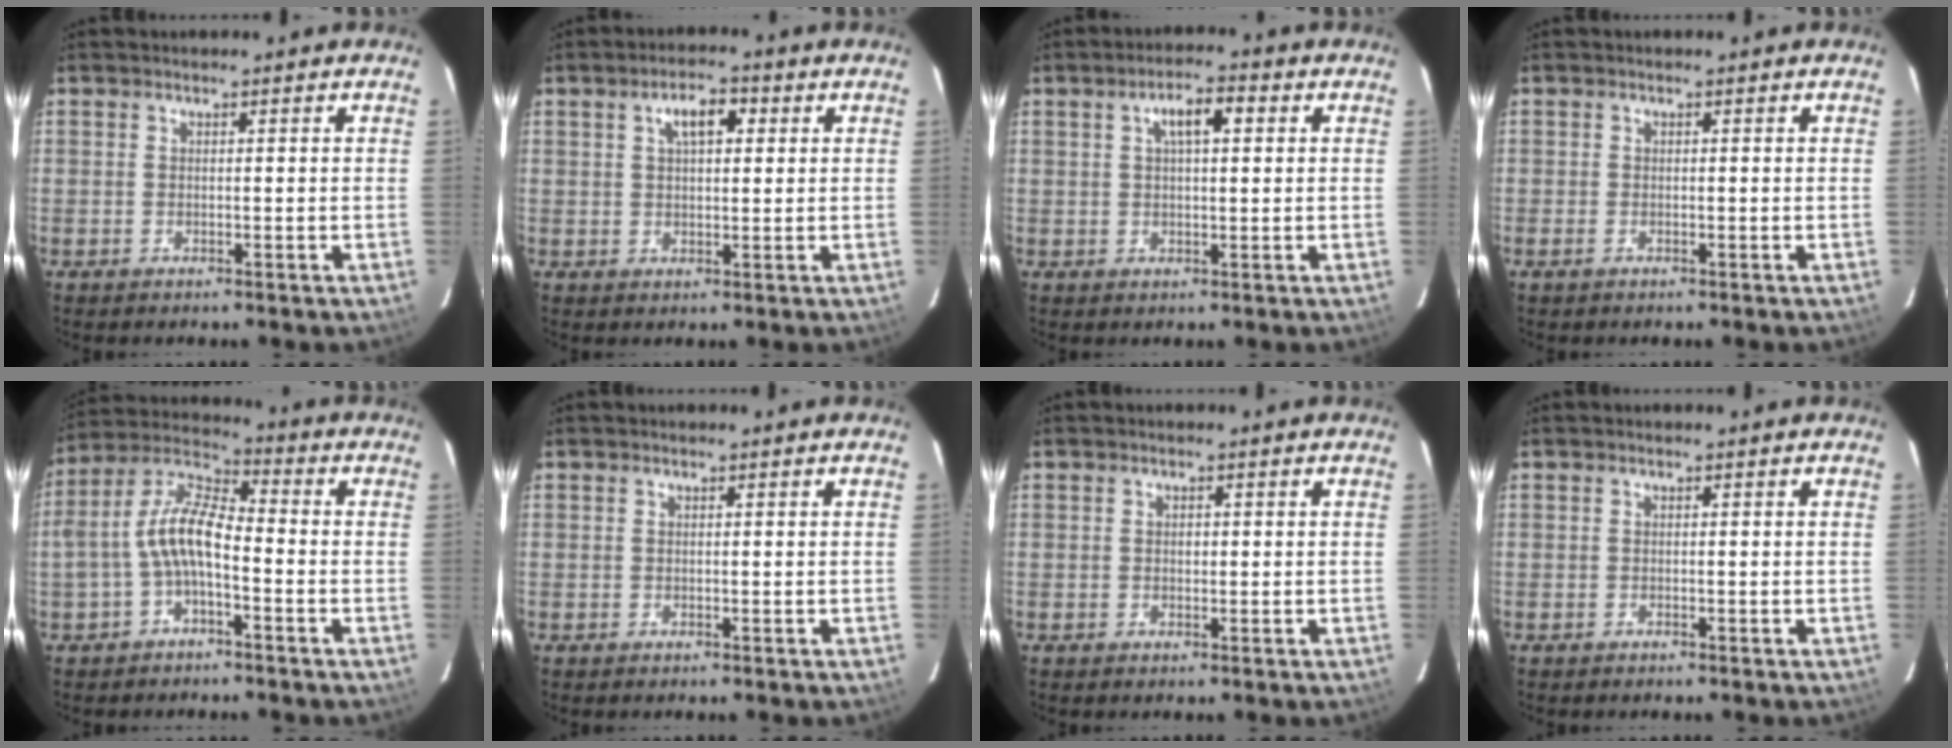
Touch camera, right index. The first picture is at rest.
{"total": 5.1, "force": [1.9, 2.5, 4.1], "torque": [-0.069, 0.015, 0.032]}
{"total": 5.3, "force": [1.7, 2.0, 4.6], "torque": [-0.079, 0.015, 0.030]}
{"total": 0.8, "force": [-0.5, 0.5, 0.5], "torque": [-0.010, -0.003, -0.010]}
{"total": 9.1, "force": [-2.8, 3.6, 7.8], "torque": [-0.169, 0.018, -0.053]}
{"total": 0.0}
{"total": 0.8, "force": [-0.1, 0.7, 0.4], "torque": [-0.004, 0.002, -0.001]}
{"total": 0.0}